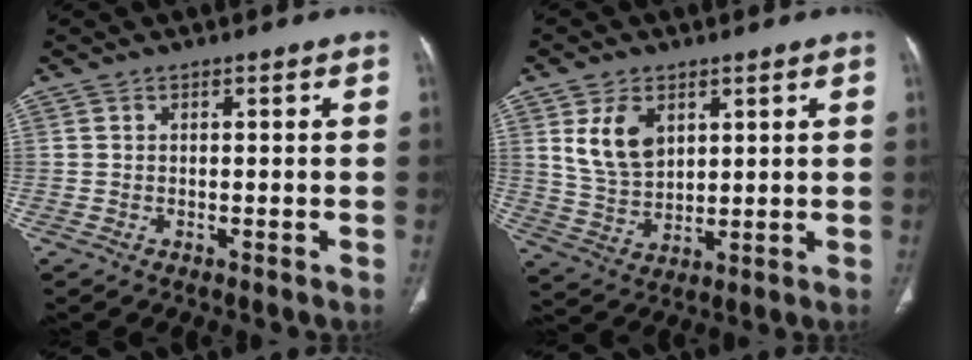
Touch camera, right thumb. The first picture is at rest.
{"total": 9.0, "force": [3.6, 5.9, 5.8], "torque": [-0.090, -0.017, 0.081]}